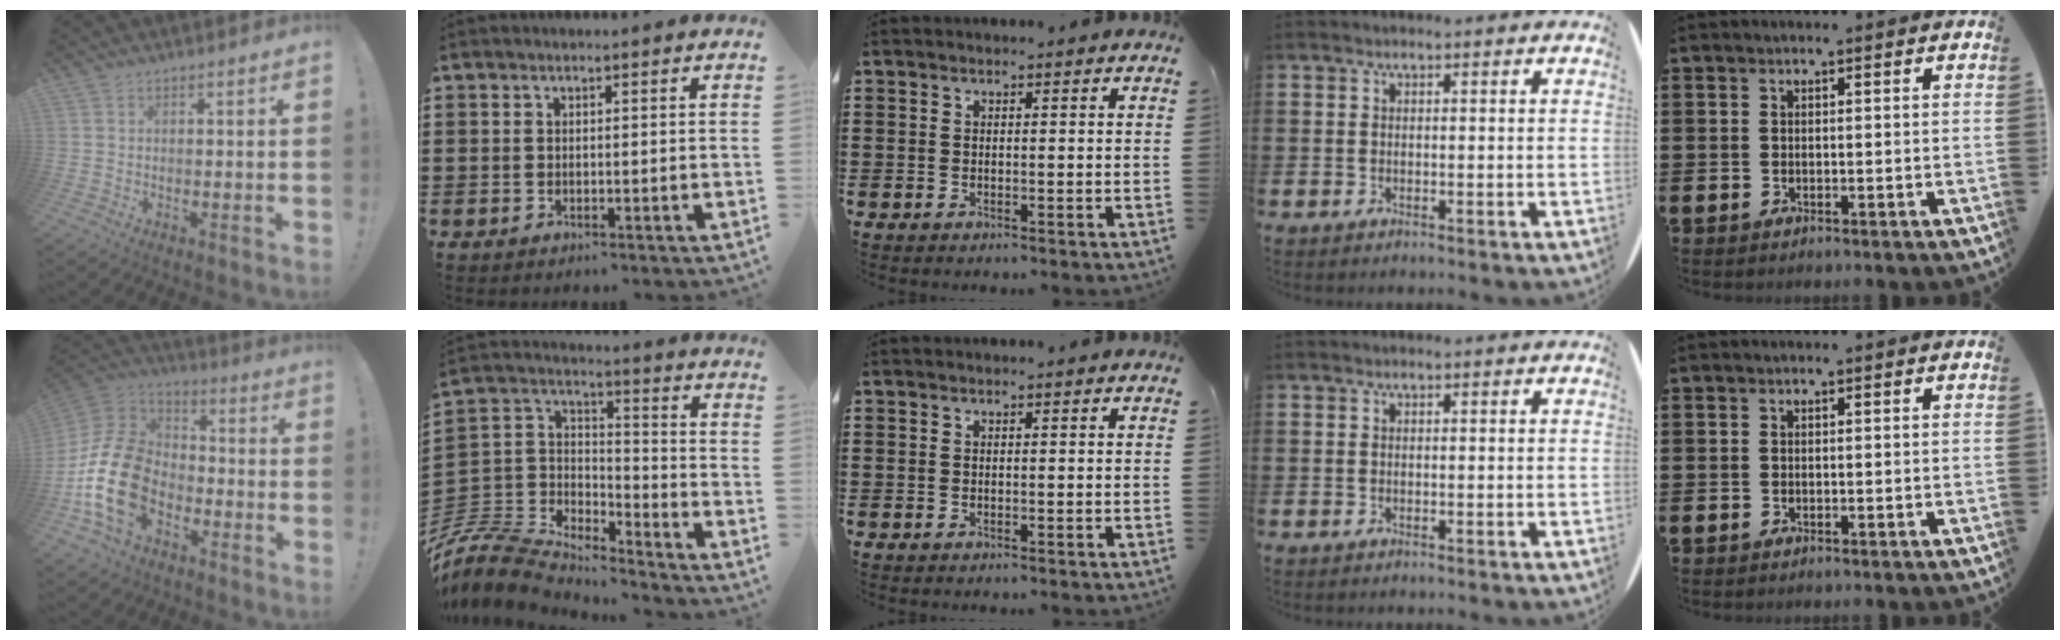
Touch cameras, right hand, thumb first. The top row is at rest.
{"thumb": {"total": 20.2, "force": [-6.5, 13.6, 13.5], "torque": [-0.270, 0.040, -0.101]}, "index": {"total": 8.3, "force": [-7.7, 2.4, 1.9], "torque": [-0.076, -0.007, -0.164]}}